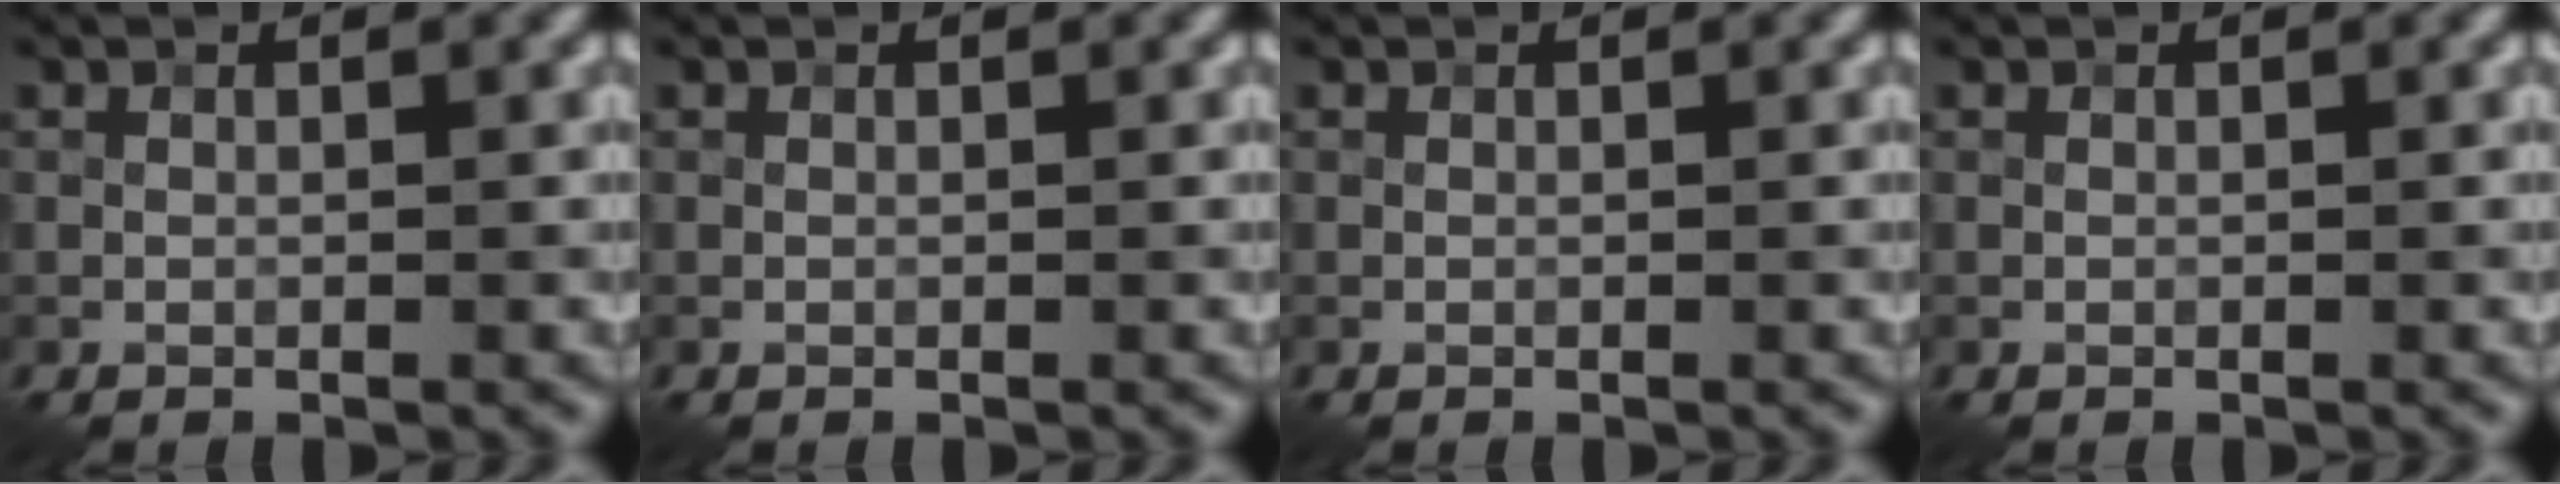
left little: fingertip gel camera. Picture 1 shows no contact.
{"total": 0.0}
{"total": 0.0}
{"total": 0.0}